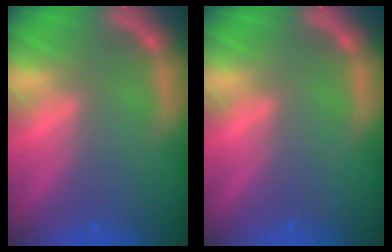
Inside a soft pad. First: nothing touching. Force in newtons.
{"total": 0.0}